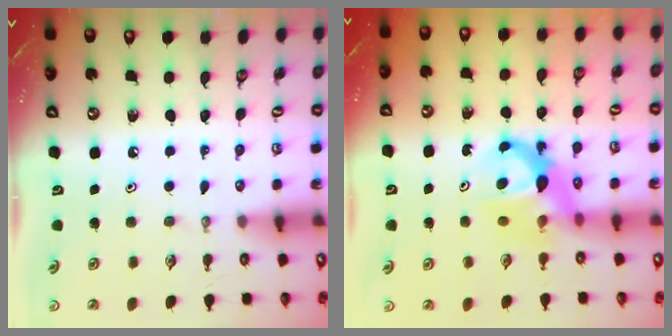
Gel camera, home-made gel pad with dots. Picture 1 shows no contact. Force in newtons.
{"total": 7.0, "press": 6.9, "slide": 0.6}